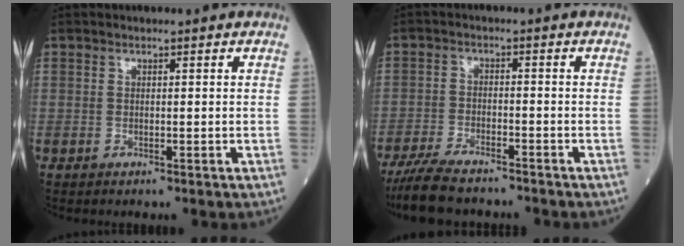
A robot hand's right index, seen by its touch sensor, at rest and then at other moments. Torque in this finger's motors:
{"motor_torque": [0.10, -0.17, 0.24, 0.02]}